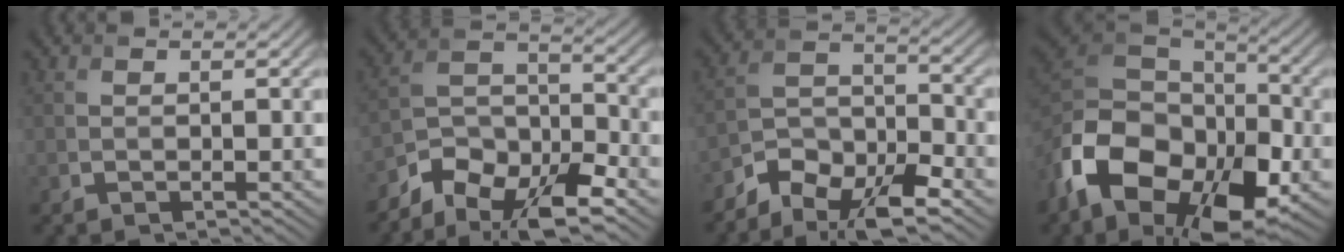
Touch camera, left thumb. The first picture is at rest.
{"total": 11.7, "force": [-8.6, 5.0, 6.2], "torque": [-0.114, -0.007, -0.163]}
{"total": 10.4, "force": [-7.7, 4.4, 5.4], "torque": [-0.099, -0.003, -0.149]}
{"total": 18.3, "force": [-7.8, 11.6, 11.9], "torque": [-0.267, -0.038, -0.144]}